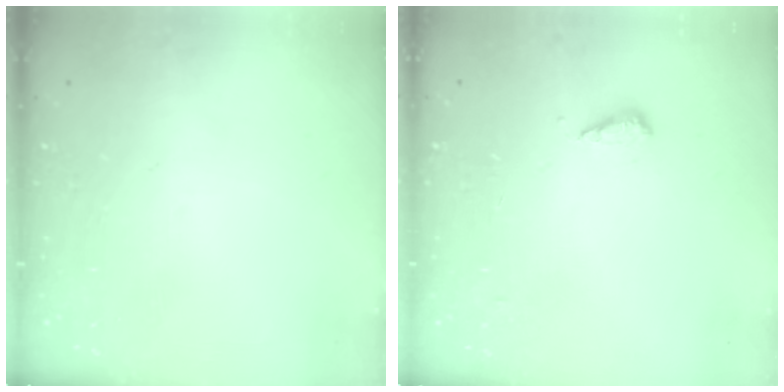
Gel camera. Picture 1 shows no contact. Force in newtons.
{"total": 8.3, "press": 8.3, "slide": 0.9}